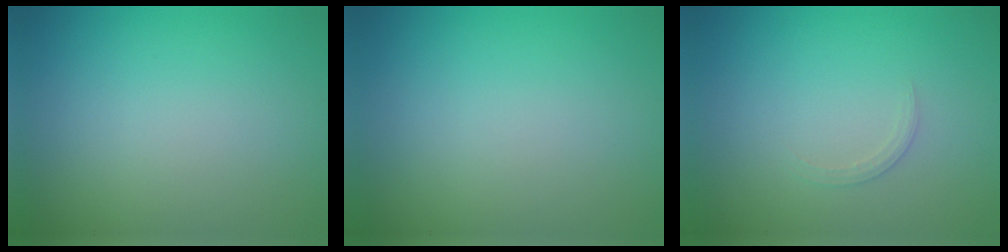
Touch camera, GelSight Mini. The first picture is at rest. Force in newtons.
{"total": 0.0}
{"total": 1.0, "press": 1.0, "slide": 0.0}